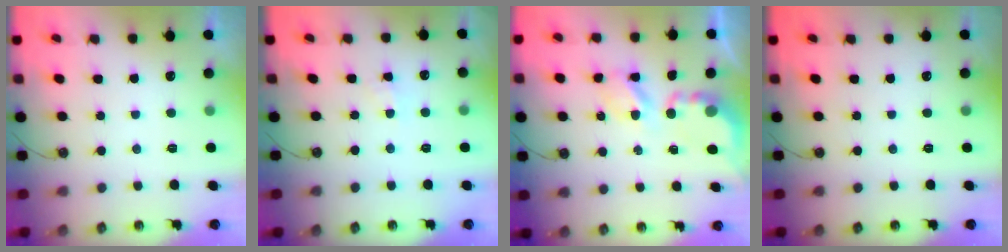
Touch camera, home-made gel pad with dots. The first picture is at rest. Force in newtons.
{"total": 2.0, "press": 2.0, "slide": 0.3}
{"total": 4.9, "press": 4.9, "slide": 0.4}
{"total": 0.0}